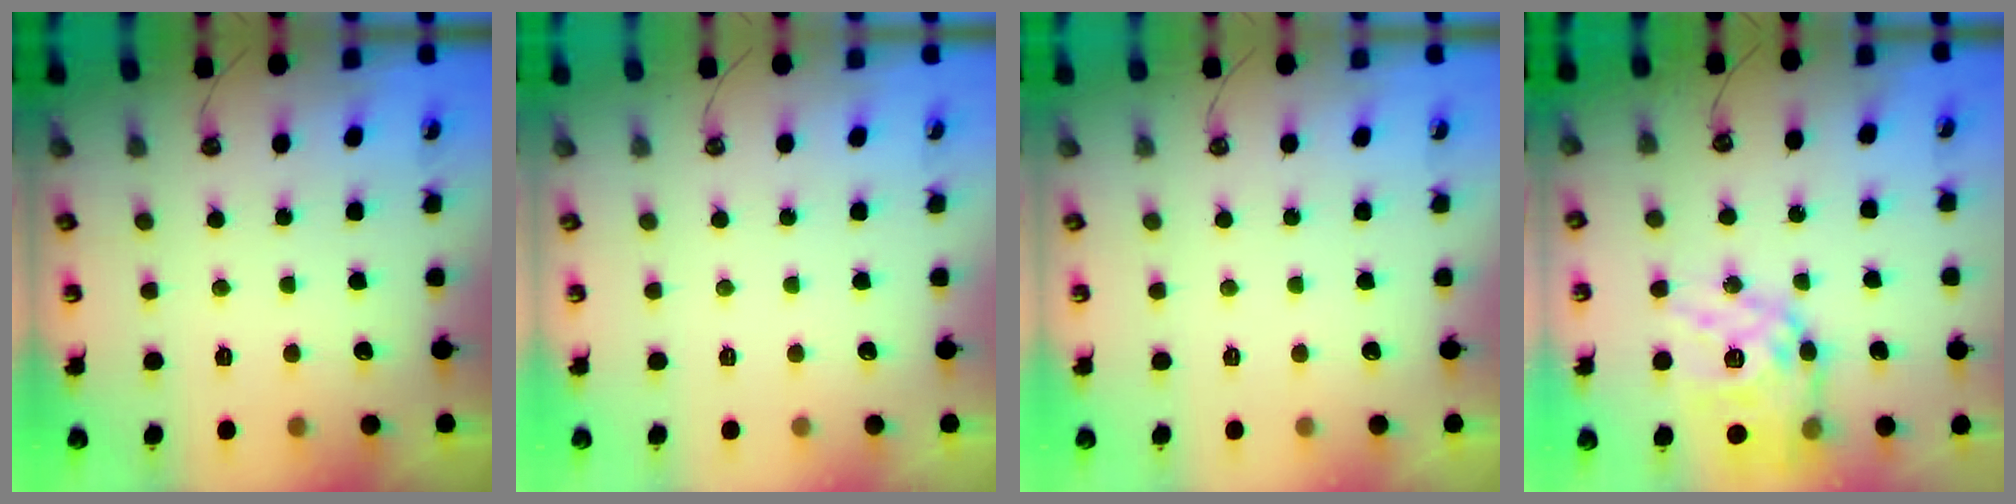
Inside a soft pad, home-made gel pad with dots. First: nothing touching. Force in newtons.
{"total": 0.0}
{"total": 0.0}
{"total": 18.0, "press": 17.9, "slide": 1.5}